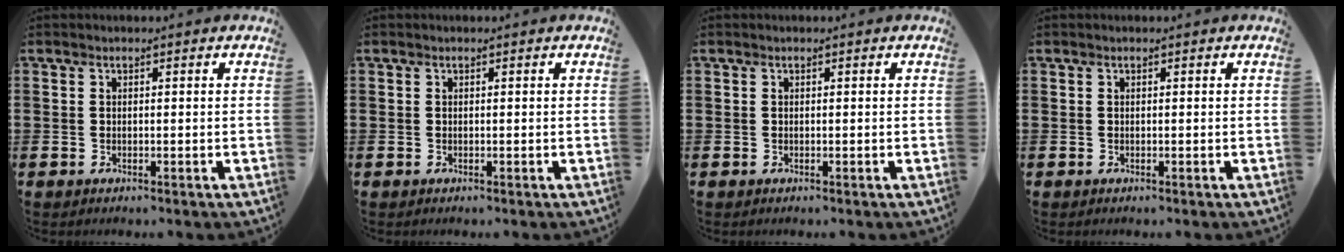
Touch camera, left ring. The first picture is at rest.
{"total": 0.0}
{"total": 0.0}
{"total": 0.0}